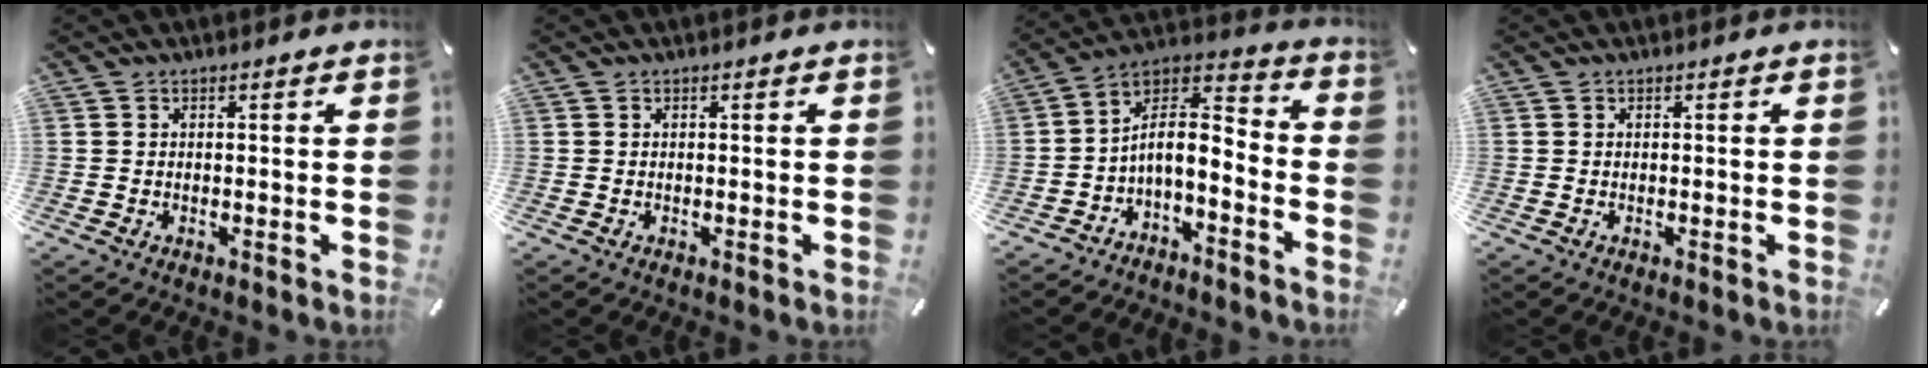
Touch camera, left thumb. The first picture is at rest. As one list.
[{"total": 0.0}, {"total": 6.9, "force": [-2.5, 4.0, 5.1], "torque": [-0.093, -0.007, -0.048]}, {"total": 0.0}]